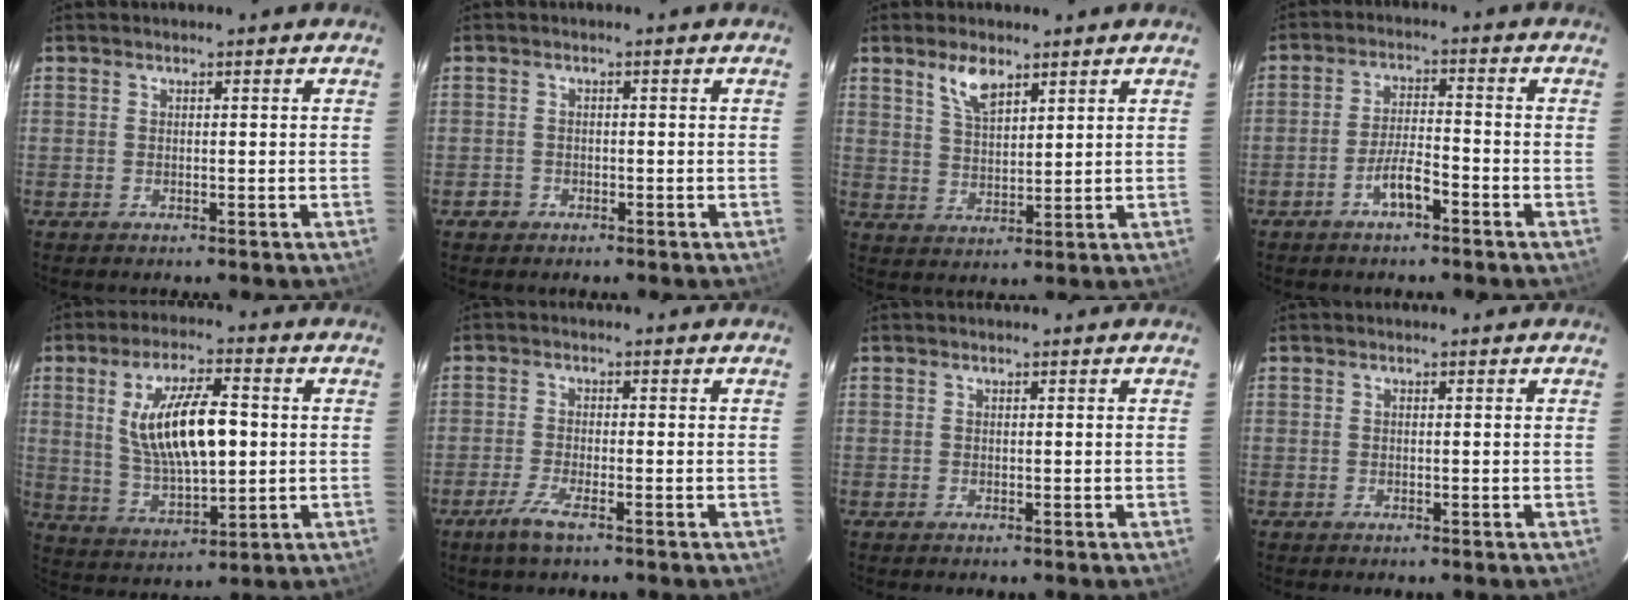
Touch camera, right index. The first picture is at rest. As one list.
[{"total": 1.9, "force": [-1.0, 1.6, 0.1], "torque": [-0.006, 0.006, -0.016]}, {"total": 5.9, "force": [3.9, 2.4, 3.7], "torque": [-0.069, 0.003, 0.077]}, {"total": 4.6, "force": [-3.0, 1.0, 3.4], "torque": [-0.074, 0.007, -0.052]}, {"total": 14.2, "force": [2.0, 5.2, 13.1], "torque": [-0.244, 0.001, 0.047]}, {"total": 4.2, "force": [-2.8, 0.5, 3.1], "torque": [-0.079, -0.008, -0.057]}, {"total": 0.0}, {"total": 0.0}]